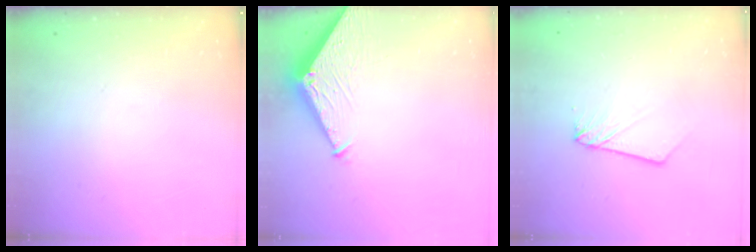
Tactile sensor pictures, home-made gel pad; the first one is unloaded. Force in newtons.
{"total": 6.5, "press": 6.4, "slide": 0.5}
{"total": 2.5, "press": 2.5, "slide": 0.3}